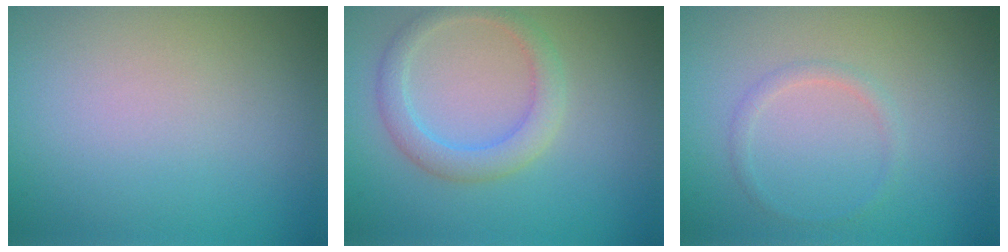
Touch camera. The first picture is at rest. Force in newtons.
{"total": 2.9, "press": 2.9, "slide": 0.3}
{"total": 1.0, "press": 1.0, "slide": 0.1}